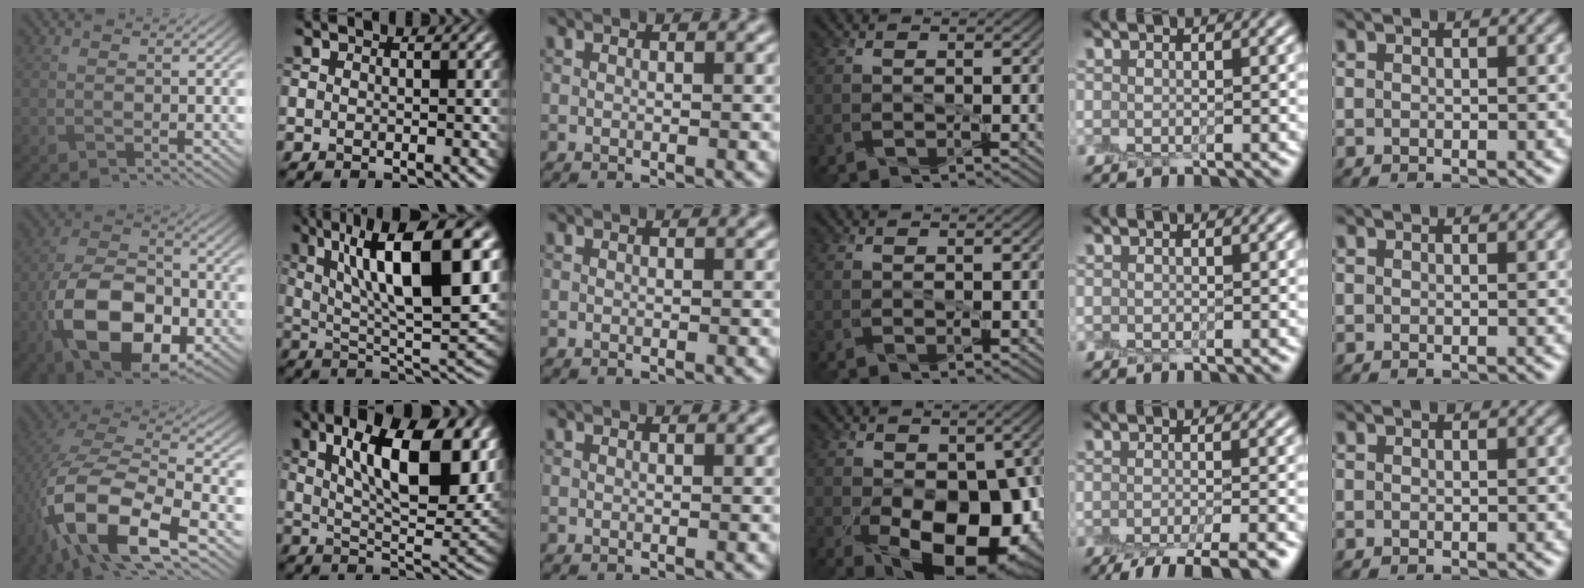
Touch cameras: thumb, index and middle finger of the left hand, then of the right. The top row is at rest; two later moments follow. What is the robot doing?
{"motion": "peel", "object": "shipping label"}